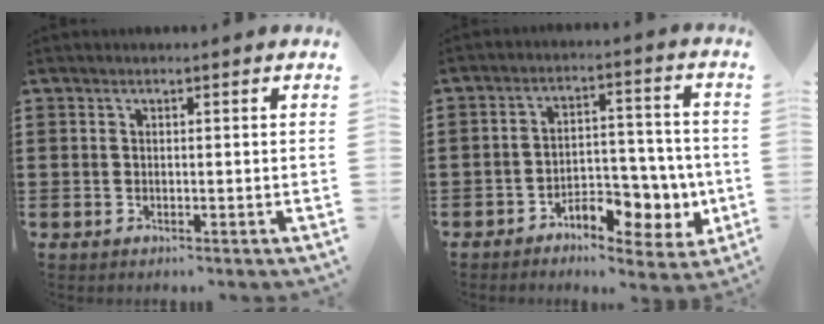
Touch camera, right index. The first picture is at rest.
{"total": 7.3, "force": [-3.7, 4.4, 4.6], "torque": [-0.060, 0.017, -0.067]}